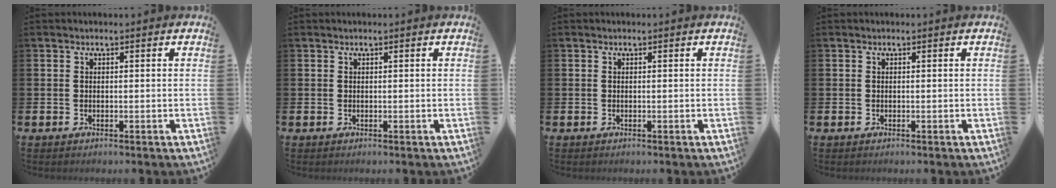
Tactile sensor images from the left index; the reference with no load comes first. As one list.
[{"total": 0.0}, {"total": 0.0}, {"total": 0.0}]